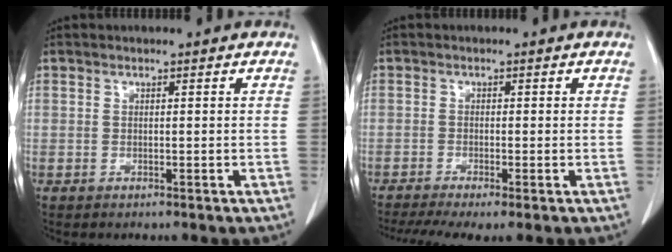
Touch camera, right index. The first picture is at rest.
{"total": 6.7, "force": [-4.6, 1.2, 4.8], "torque": [-0.081, -0.009, -0.079]}